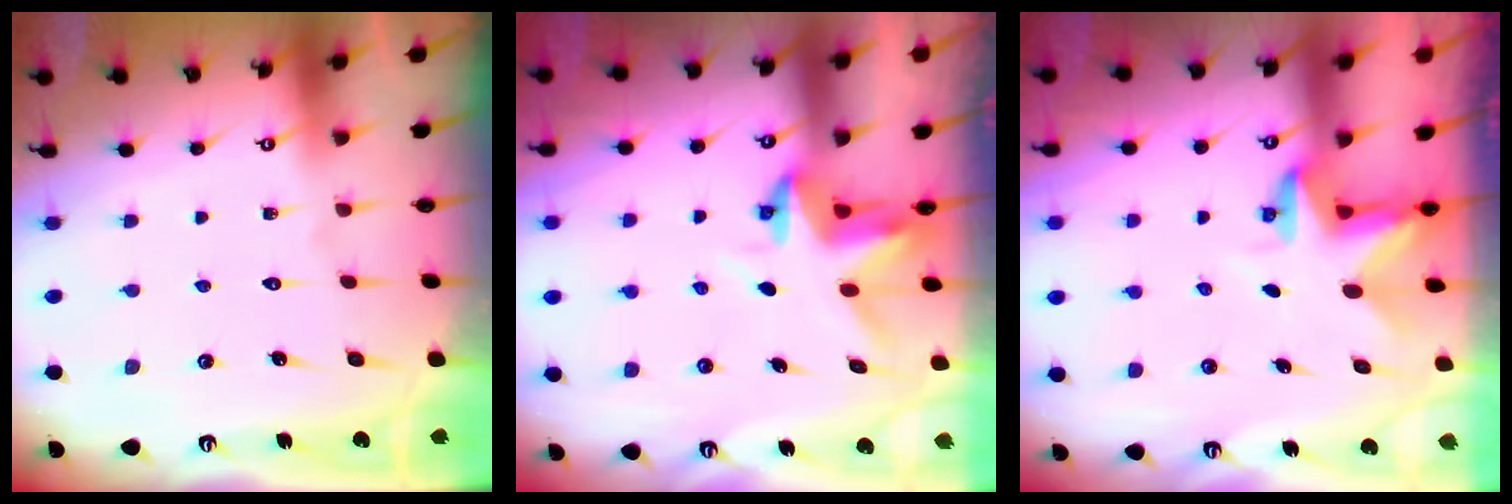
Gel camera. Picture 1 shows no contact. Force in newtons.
{"total": 4.3, "press": 4.3, "slide": 0.2}
{"total": 2.8, "press": 2.8, "slide": 0.2}